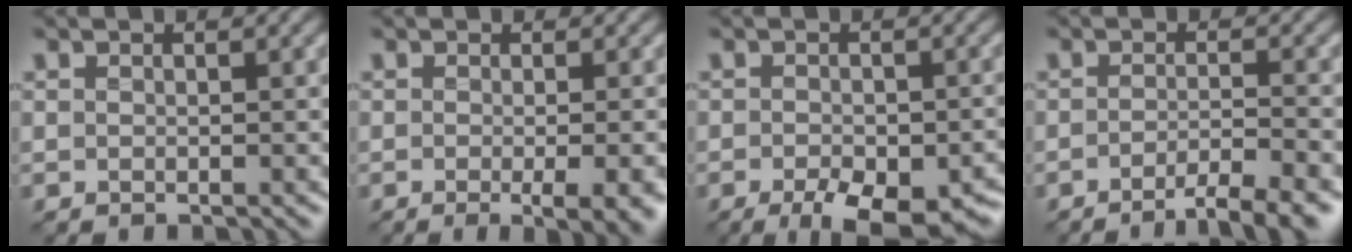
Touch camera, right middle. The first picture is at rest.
{"total": 5.2, "force": [-1.4, 1.7, 4.7], "torque": [-0.049, -0.012, -0.010]}
{"total": 7.9, "force": [-4.2, 3.5, 5.7], "torque": [-0.078, -0.019, -0.048]}
{"total": 4.5, "force": [-2.9, 0.9, 3.4], "torque": [-0.042, 0.003, -0.050]}